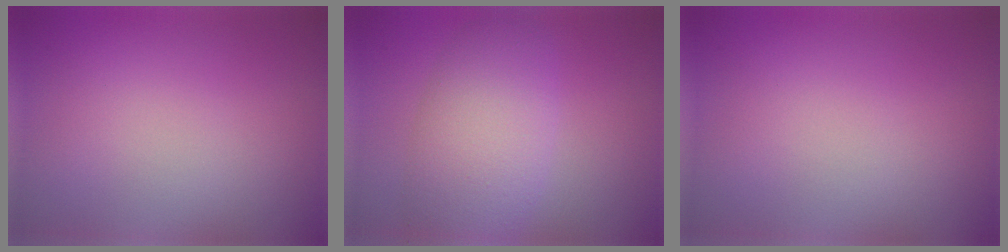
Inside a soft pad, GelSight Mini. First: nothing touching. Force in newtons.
{"total": 6.1, "press": 6.0, "slide": 0.2}
{"total": 0.0}